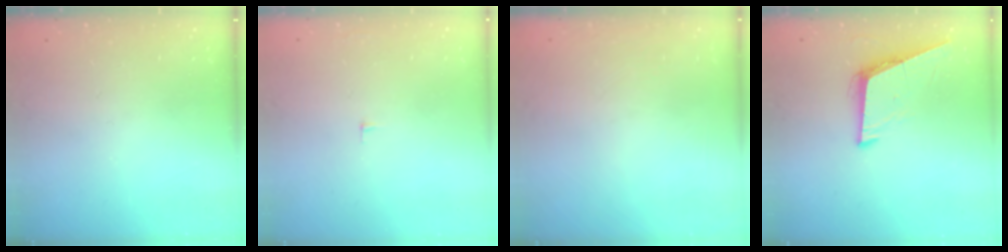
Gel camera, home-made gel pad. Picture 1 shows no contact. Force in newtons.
{"total": 2.7, "press": 2.7, "slide": 0.2}
{"total": 1.6, "press": 1.6, "slide": 0.1}
{"total": 9.0, "press": 8.4, "slide": 3.1}